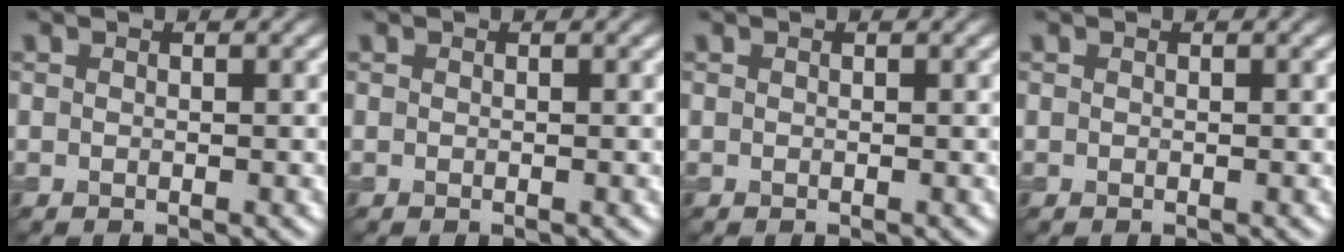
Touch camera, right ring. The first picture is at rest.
{"total": 0.0}
{"total": 0.0}
{"total": 0.0}